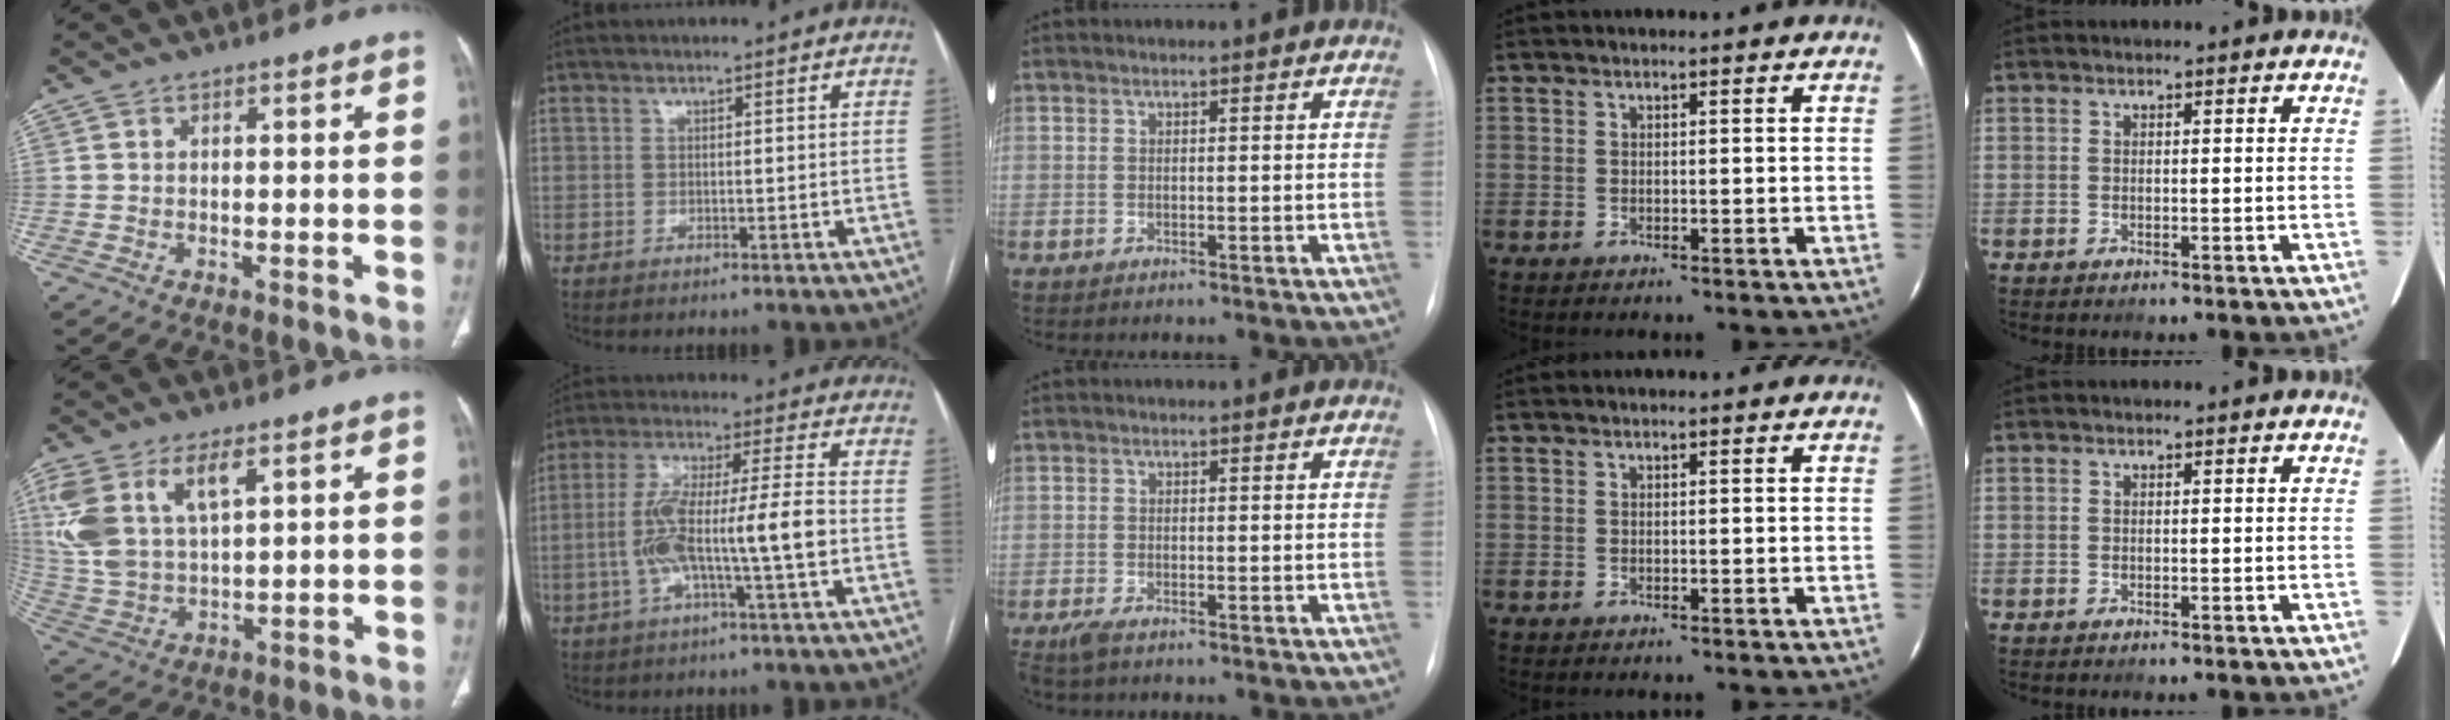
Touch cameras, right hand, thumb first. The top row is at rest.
{"thumb": {"total": 13.7, "force": [6.0, 6.6, 10.4], "torque": [-0.233, -0.008, 0.130]}, "index": {"total": 12.1, "force": [-2.5, 0.6, 11.8], "torque": [-0.227, 0.019, -0.048]}, "middle": {"total": 2.3, "force": [-1.6, 0.7, 1.5], "torque": [-0.036, -0.007, -0.027]}}